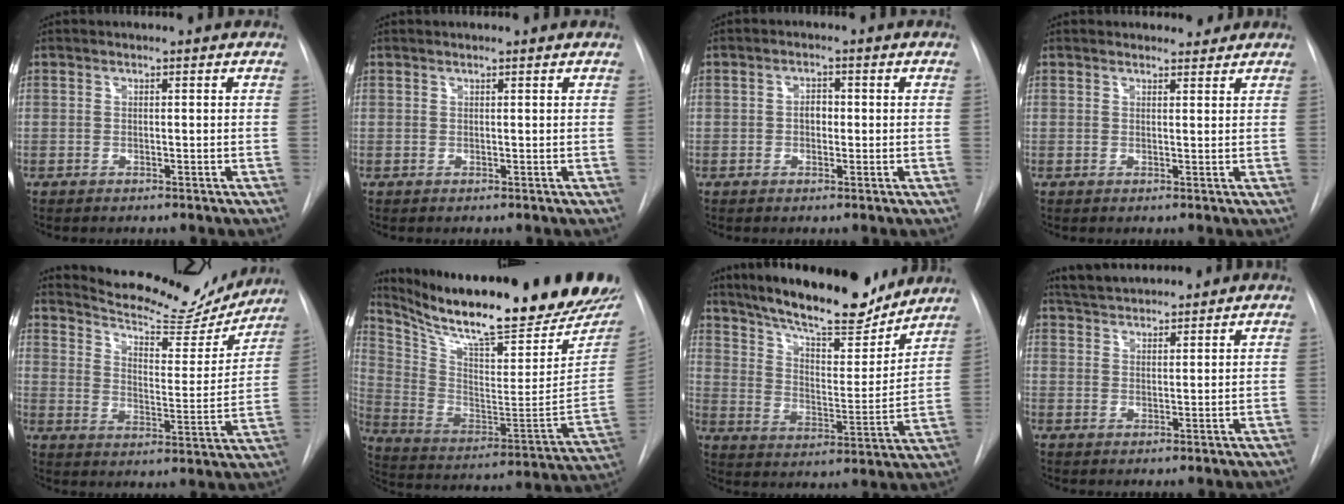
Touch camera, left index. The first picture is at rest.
{"total": 1.1, "force": [1.0, 0.0, 0.4], "torque": [-0.010, 0.014, 0.018]}
{"total": 2.1, "force": [-0.1, 1.5, 1.5], "torque": [-0.023, 0.007, -0.002]}
{"total": 2.8, "force": [2.7, 0.9, 0.2], "torque": [0.000, 0.002, 0.031]}
{"total": 18.5, "force": [17.4, 3.8, 4.9], "torque": [-0.069, -0.039, 0.234]}
{"total": 28.8, "force": [24.8, 2.8, 14.3], "torque": [-0.249, -0.090, 0.356]}
{"total": 20.5, "force": [17.9, 4.2, 9.1], "torque": [-0.149, -0.008, 0.267]}
{"total": 7.5, "force": [7.0, 1.4, 2.3], "torque": [-0.044, 0.032, 0.118]}